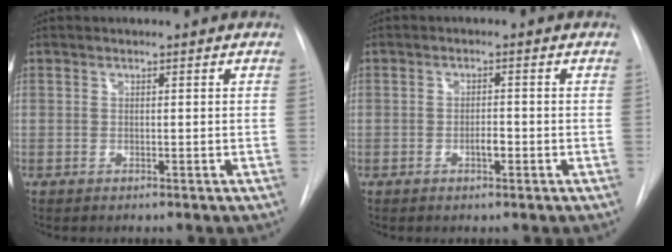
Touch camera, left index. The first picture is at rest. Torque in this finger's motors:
{"motor_torque": [0.11, 0.06, 0.04, 0.01]}